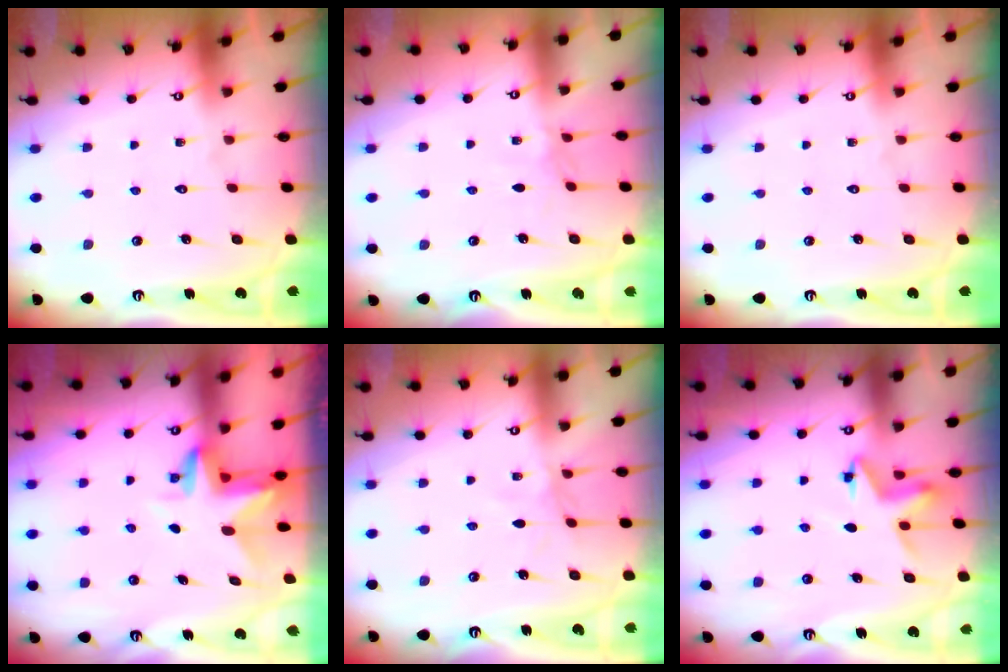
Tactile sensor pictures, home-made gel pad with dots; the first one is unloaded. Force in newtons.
{"total": 2.9, "press": 2.9, "slide": 0.5}
{"total": 0.0}
{"total": 3.3, "press": 3.3, "slide": 0.3}
{"total": 2.7, "press": 2.7, "slide": 0.4}
{"total": 6.3, "press": 6.3, "slide": 0.7}